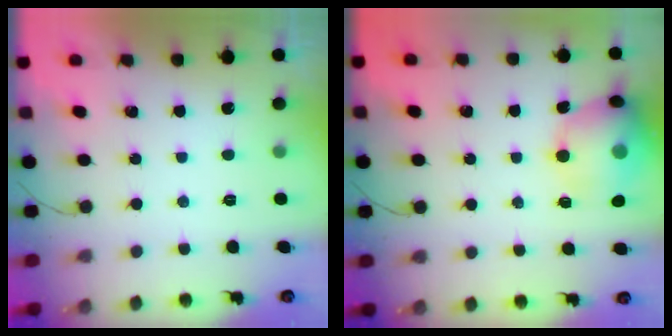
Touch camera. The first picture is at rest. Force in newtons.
{"total": 14.8, "press": 14.7, "slide": 2.1}